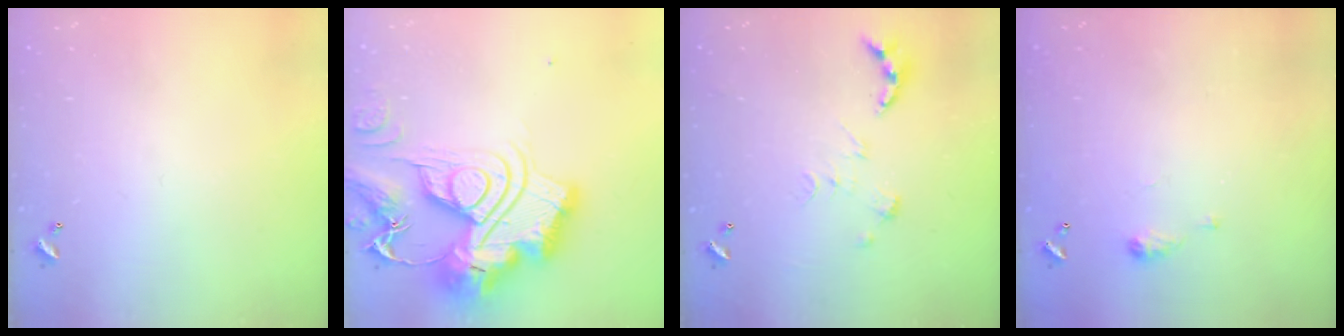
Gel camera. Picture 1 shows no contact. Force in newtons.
{"total": 0.6, "press": 0.6, "slide": 0.0}
{"total": 0.0}
{"total": 4.8, "press": 4.7, "slide": 0.6}